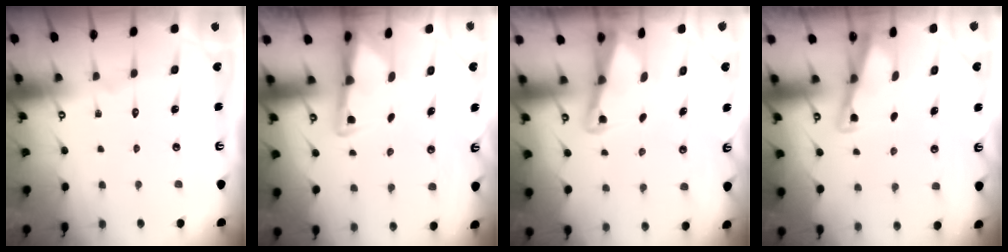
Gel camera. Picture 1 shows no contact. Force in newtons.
{"total": 3.0, "press": 3.0, "slide": 0.7}
{"total": 2.6, "press": 2.5, "slide": 0.6}
{"total": 2.9, "press": 2.8, "slide": 0.4}